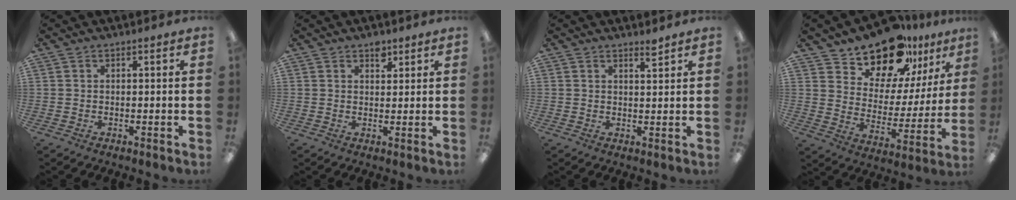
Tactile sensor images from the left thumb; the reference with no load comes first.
{"total": 3.0, "force": [2.2, 1.7, 1.1], "torque": [0.008, -0.013, 0.034]}
{"total": 2.6, "force": [2.4, 0.4, 1.0], "torque": [-0.007, -0.015, 0.040]}
{"total": 17.6, "force": [14.8, 7.9, 5.4], "torque": [-0.093, -0.117, 0.266]}